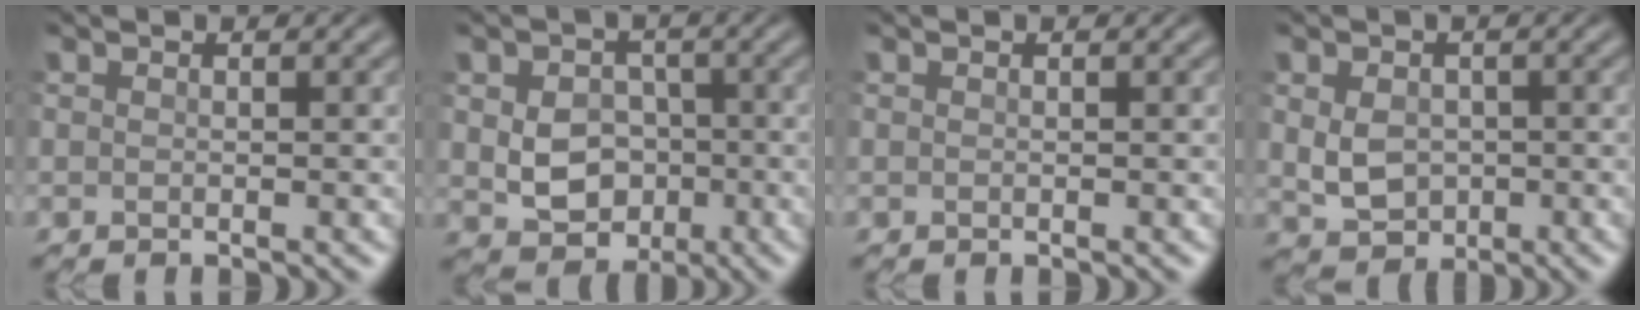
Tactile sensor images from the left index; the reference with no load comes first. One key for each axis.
{"total": 6.3, "fx": -0.7, "fy": 5.1, "fz": 3.8, "tx": -0.066, "ty": -0.009, "tz": -0.019}
{"total": 0.0}
{"total": 4.0, "fx": -0.3, "fy": 3.1, "fz": 2.5, "tx": -0.054, "ty": -0.010, "tz": -0.001}